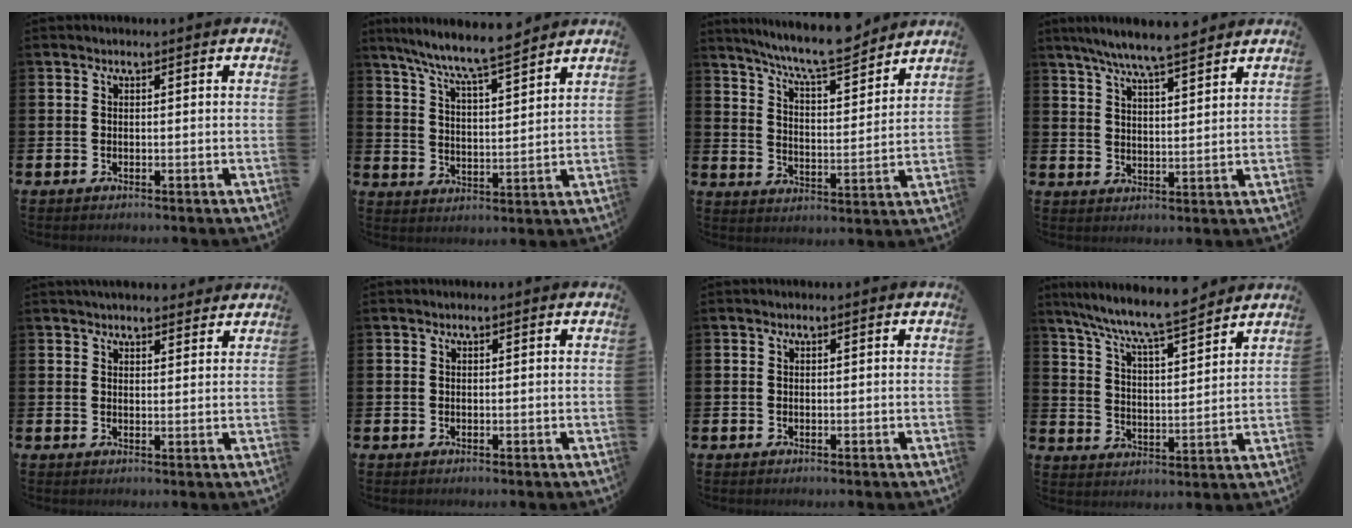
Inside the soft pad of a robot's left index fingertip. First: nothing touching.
{"total": 8.1, "force": [7.6, 0.0, 2.8], "torque": [-0.081, -0.047, 0.133]}
{"total": 8.7, "force": [8.2, 0.5, 2.9], "torque": [-0.077, -0.054, 0.144]}
{"total": 7.2, "force": [6.7, 0.3, 2.5], "torque": [-0.061, -0.026, 0.120]}
{"total": 3.3, "force": [3.2, 0.6, 0.2], "torque": [0.001, -0.017, 0.056]}
{"total": 0.0}
{"total": 0.0}
{"total": 8.5, "force": [8.1, 0.0, 2.6], "torque": [-0.082, -0.057, 0.141]}